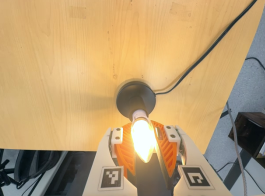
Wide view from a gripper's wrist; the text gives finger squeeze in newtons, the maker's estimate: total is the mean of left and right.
{"total": 15.0, "left": 14.4, "right": 15.5}